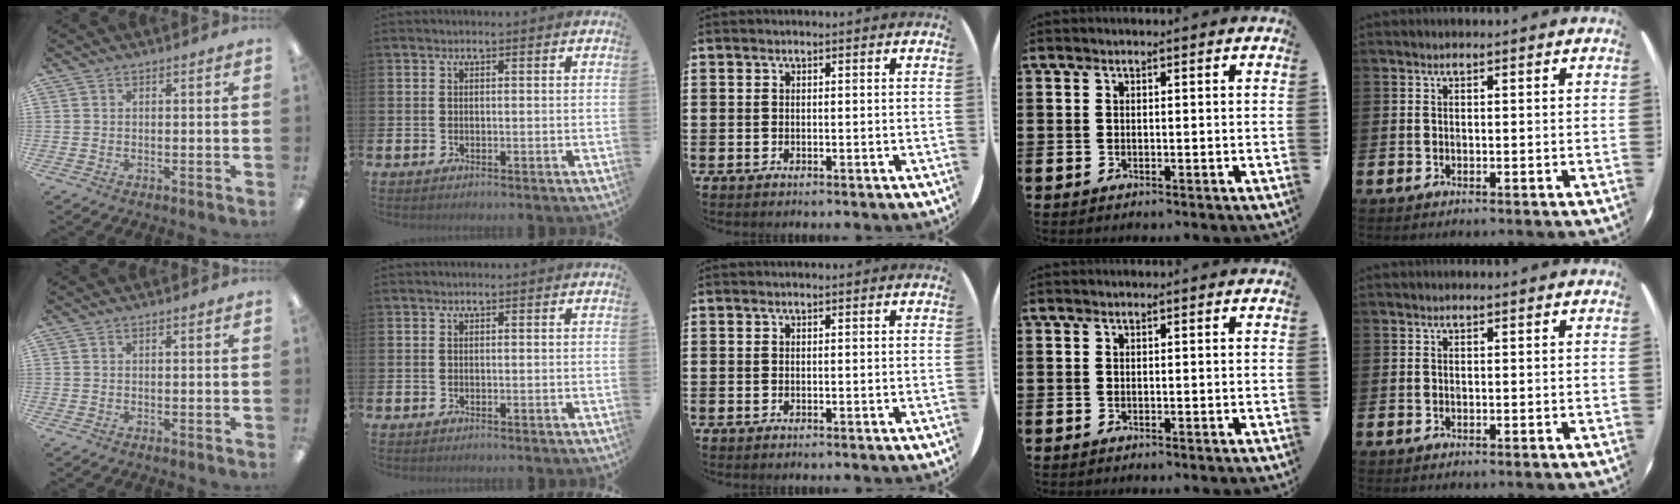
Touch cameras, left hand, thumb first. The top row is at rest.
{}